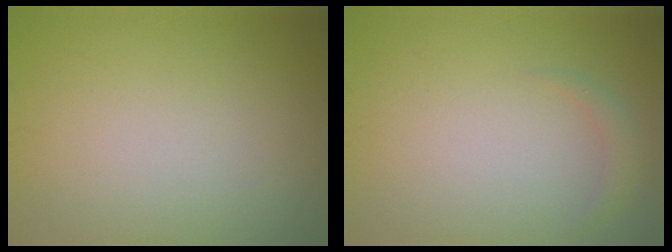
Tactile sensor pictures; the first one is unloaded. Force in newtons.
{"total": 1.1, "press": 1.1, "slide": 0.0}